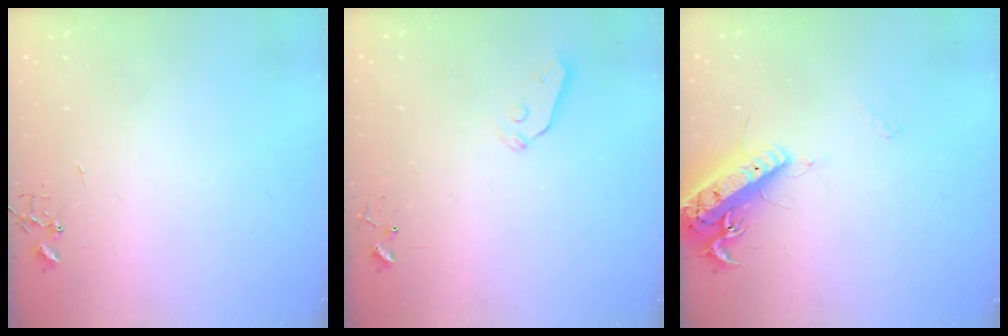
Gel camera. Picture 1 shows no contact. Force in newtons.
{"total": 3.4, "press": 3.4, "slide": 0.4}
{"total": 17.1, "press": 16.8, "slide": 3.3}